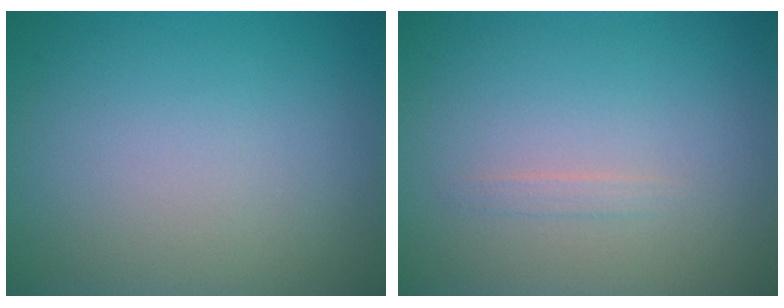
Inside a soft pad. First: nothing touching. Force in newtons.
{"total": 0.6, "press": 0.6, "slide": 0.0}